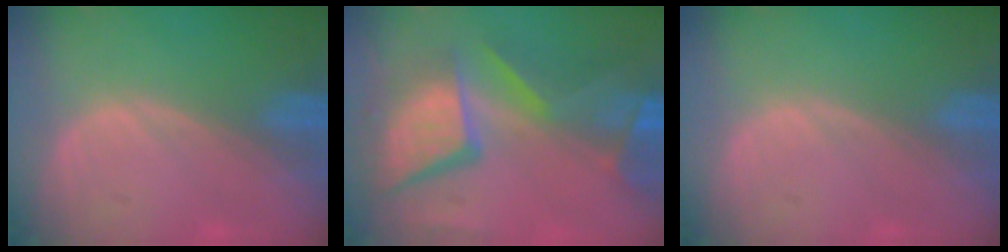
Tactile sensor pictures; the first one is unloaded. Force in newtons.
{"total": 12.9, "press": 10.6, "slide": 7.3}
{"total": 0.0}